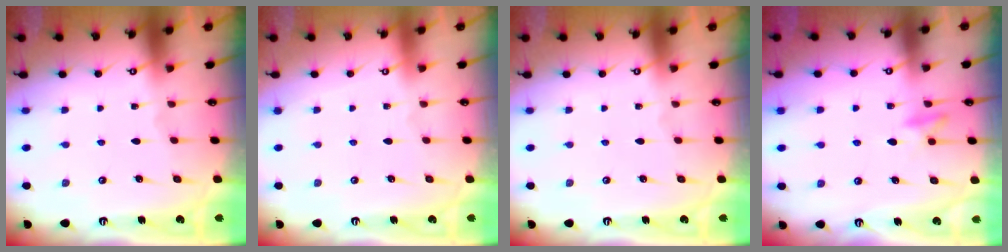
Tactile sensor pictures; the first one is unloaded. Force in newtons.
{"total": 4.0, "press": 4.0, "slide": 0.1}
{"total": 0.0}
{"total": 9.4, "press": 9.3, "slide": 1.6}